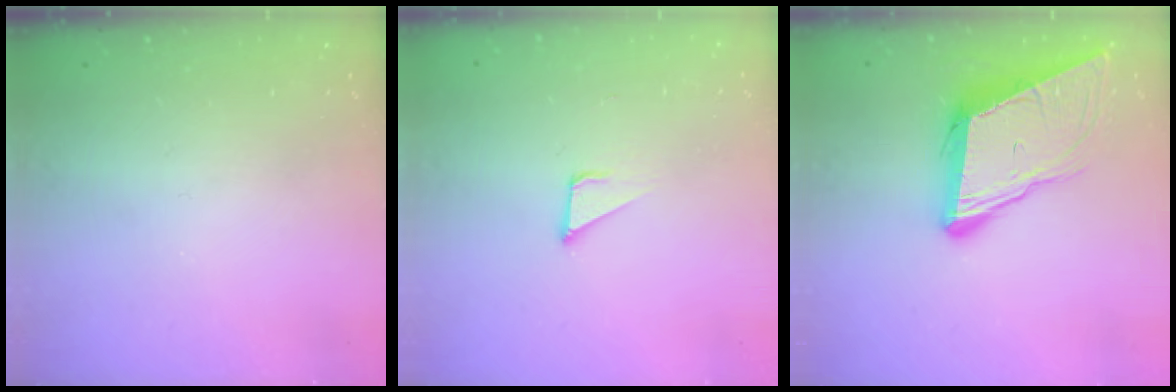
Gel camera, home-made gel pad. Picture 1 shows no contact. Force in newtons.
{"total": 2.1, "press": 2.1, "slide": 0.1}
{"total": 11.7, "press": 11.1, "slide": 3.5}